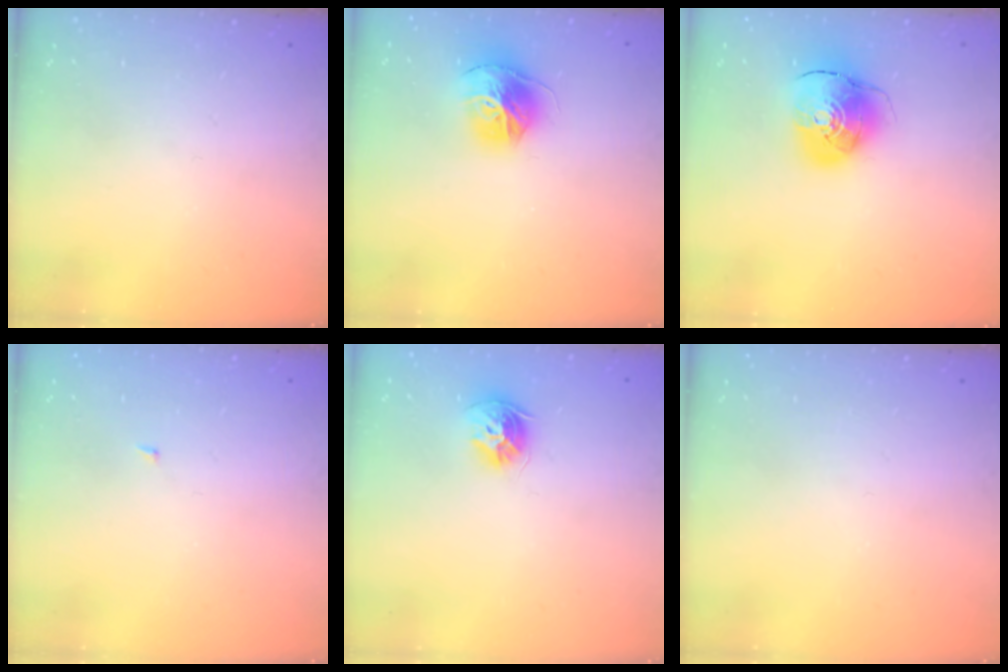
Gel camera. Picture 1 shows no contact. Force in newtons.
{"total": 14.8, "press": 14.7, "slide": 1.6}
{"total": 10.4, "press": 10.3, "slide": 1.4}
{"total": 1.4, "press": 1.3, "slide": 0.1}
{"total": 9.3, "press": 9.3, "slide": 1.0}
{"total": 0.0}